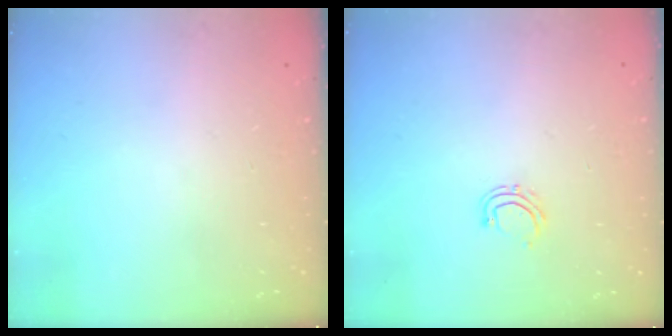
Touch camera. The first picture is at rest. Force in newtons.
{"total": 5.0, "press": 4.9, "slide": 0.7}